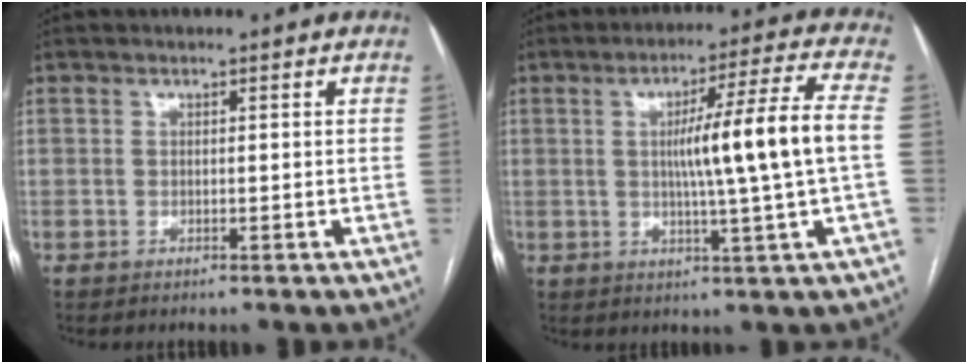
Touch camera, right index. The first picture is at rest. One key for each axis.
{"total": 12.3, "fx": 0.3, "fy": -1.6, "fz": 12.2, "tx": -0.193, "ty": 0.001, "tz": 0.007}